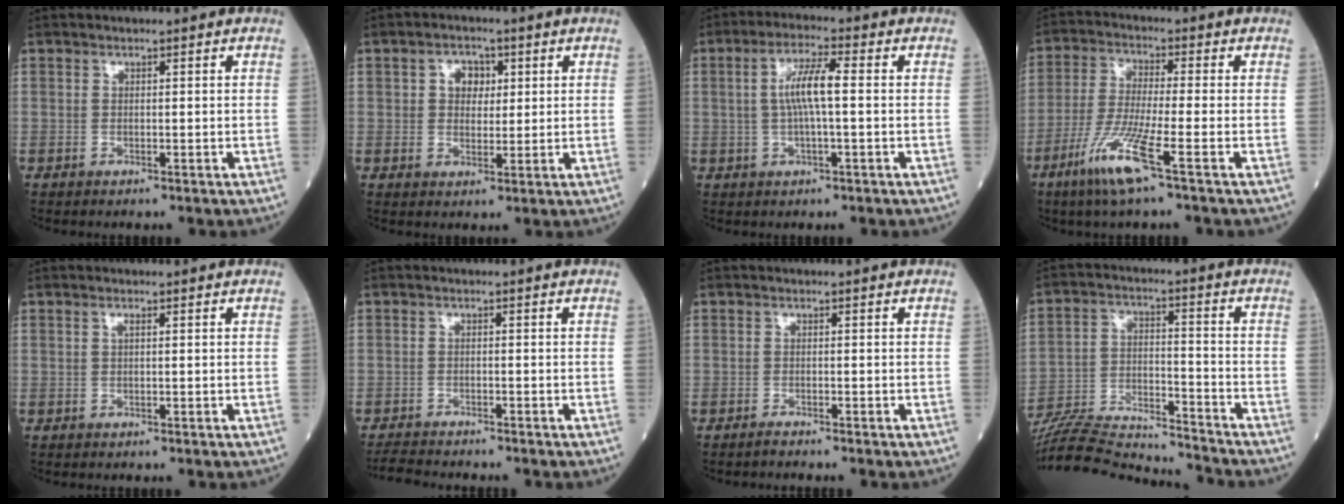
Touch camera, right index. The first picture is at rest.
{"total": 3.8, "force": [1.2, 2.8, 2.3], "torque": [-0.036, 0.009, 0.021]}
{"total": 6.1, "force": [0.4, 0.6, 6.1], "torque": [-0.123, 0.011, 0.006]}
{"total": 9.3, "force": [-4.9, -0.5, 7.9], "torque": [-0.166, -0.024, -0.100]}
{"total": 0.5, "force": [0.1, 0.1, 0.5], "torque": [-0.013, 0.001, 0.002]}
{"total": 4.1, "force": [-3.9, 0.6, 0.8], "torque": [-0.015, -0.014, -0.067]}
{"total": 1.2, "force": [-1.1, -0.2, 0.3], "torque": [-0.010, 0.000, -0.017]}
{"total": 20.0, "force": [-19.2, 1.5, 5.4], "torque": [-0.127, -0.004, -0.308]}